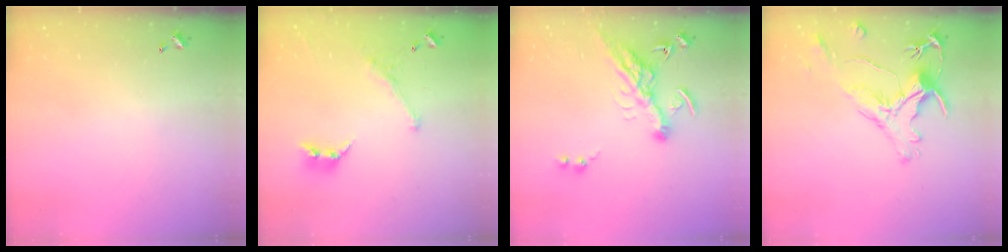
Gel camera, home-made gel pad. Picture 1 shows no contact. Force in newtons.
{"total": 1.2, "press": 0.5, "slide": 1.1}
{"total": 12.8, "press": 12.6, "slide": 2.1}
{"total": 2.8, "press": 2.5, "slide": 1.3}